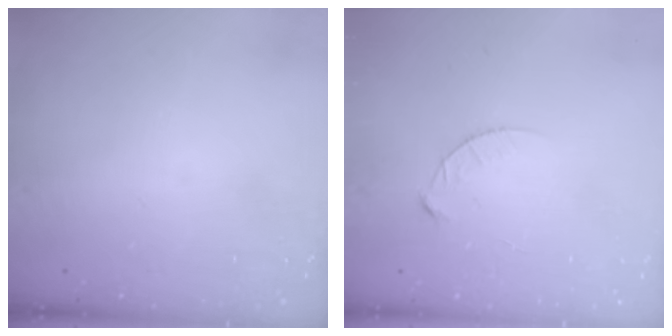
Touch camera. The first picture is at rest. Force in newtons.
{"total": 3.7, "press": 3.7, "slide": 0.4}